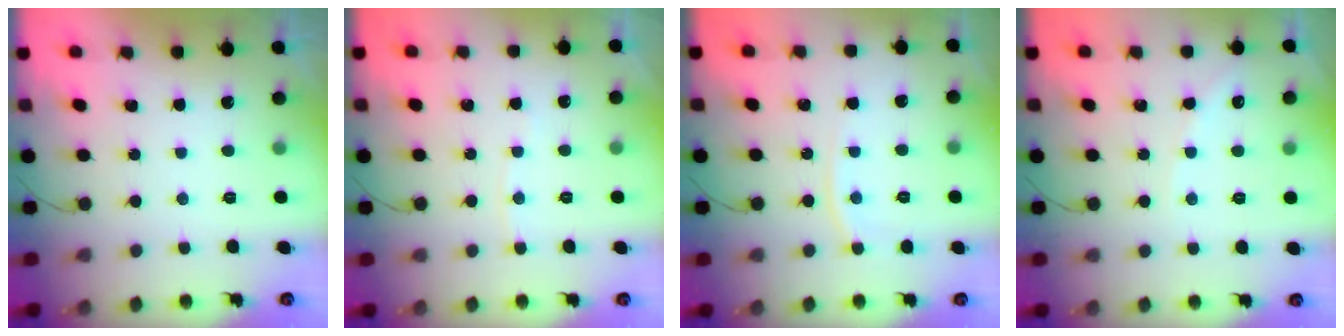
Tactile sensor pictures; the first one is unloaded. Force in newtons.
{"total": 2.2, "press": 2.2, "slide": 0.2}
{"total": 5.0, "press": 5.0, "slide": 0.3}
{"total": 3.2, "press": 3.1, "slide": 0.5}